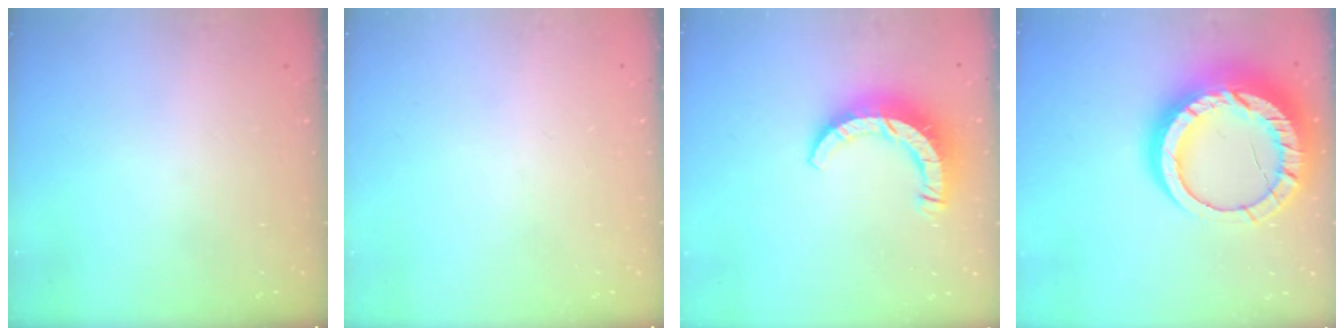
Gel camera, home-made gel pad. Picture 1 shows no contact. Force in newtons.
{"total": 0.0}
{"total": 9.6, "press": 9.6, "slide": 1.0}
{"total": 23.7, "press": 23.7, "slide": 2.1}